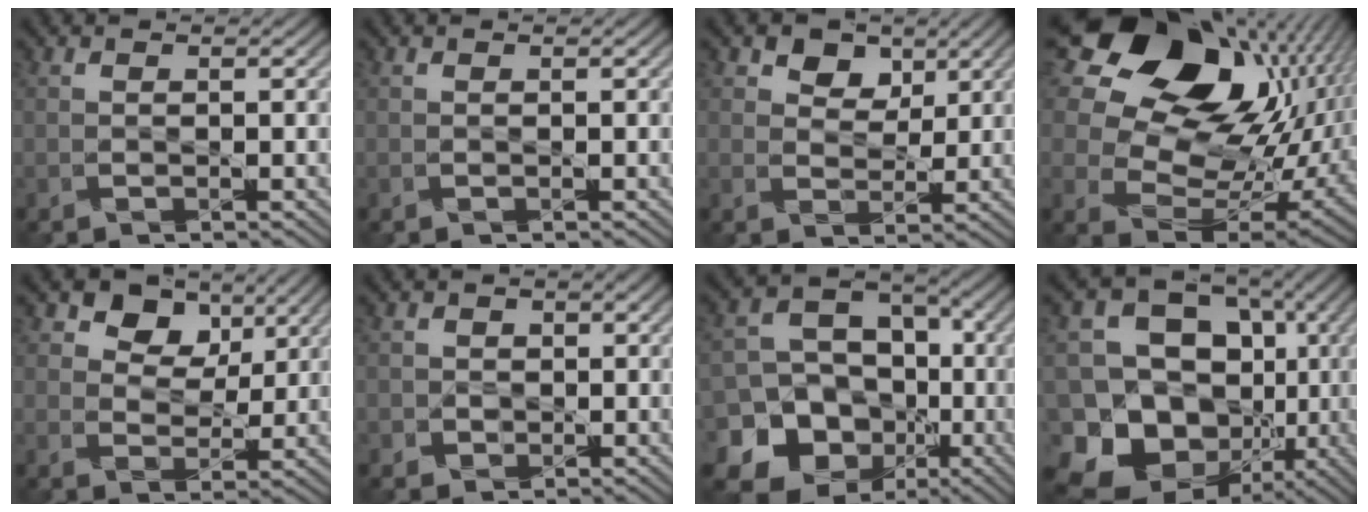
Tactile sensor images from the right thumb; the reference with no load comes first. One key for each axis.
{"total": 0.0}
{"total": 4.8, "fx": 3.2, "fy": 3.1, "fz": 1.9, "tx": -0.038, "ty": -0.007, "tz": 0.052}
{"total": 22.0, "fx": 8.9, "fy": 15.7, "fz": 12.6, "tx": -0.312, "ty": 0.026, "tz": 0.195}
{"total": 7.3, "fx": 4.5, "fy": 4.8, "fz": 3.1, "tx": -0.071, "ty": -0.001, "tz": 0.077}
{"total": 2.8, "fx": -0.1, "fy": 2.8, "fz": 0.1, "tx": 0.001, "ty": 0.017, "tz": -0.018}
{"total": 17.5, "fx": -5.0, "fy": 15.1, "fz": 7.3, "tx": -0.196, "ty": -0.019, "tz": -0.078}
{"total": 18.3, "fx": -4.0, "fy": 15.5, "fz": 8.9, "tx": -0.217, "ty": -0.017, "tz": -0.055}